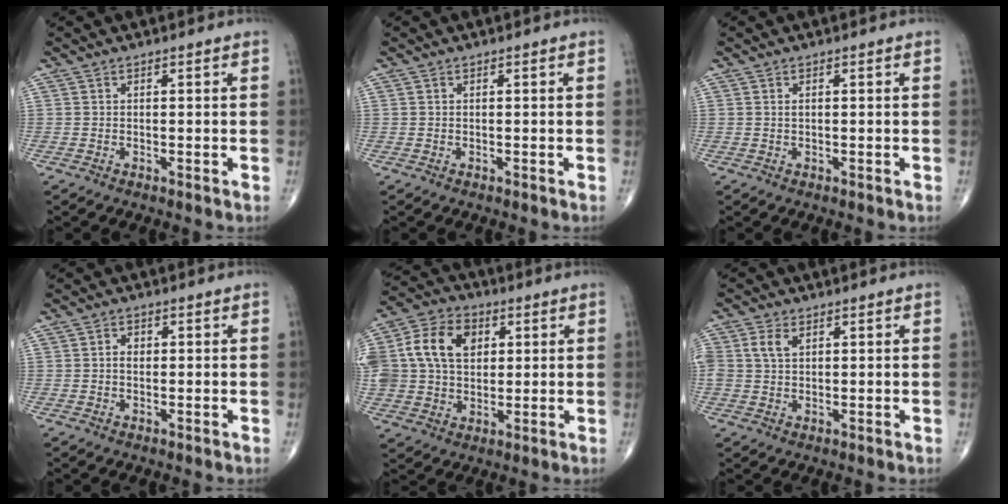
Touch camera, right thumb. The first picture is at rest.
{"total": 0.0}
{"total": 0.7, "force": [0.2, 0.4, 0.6], "torque": [-0.012, 0.004, 0.006]}
{"total": 2.0, "force": [0.2, 1.5, 1.3], "torque": [-0.017, 0.005, 0.002]}
{"total": 15.4, "force": [3.6, 11.5, 9.6], "torque": [-0.177, 0.012, 0.064]}
{"total": 4.1, "force": [1.4, 2.7, 2.7], "torque": [-0.055, 0.005, 0.029]}